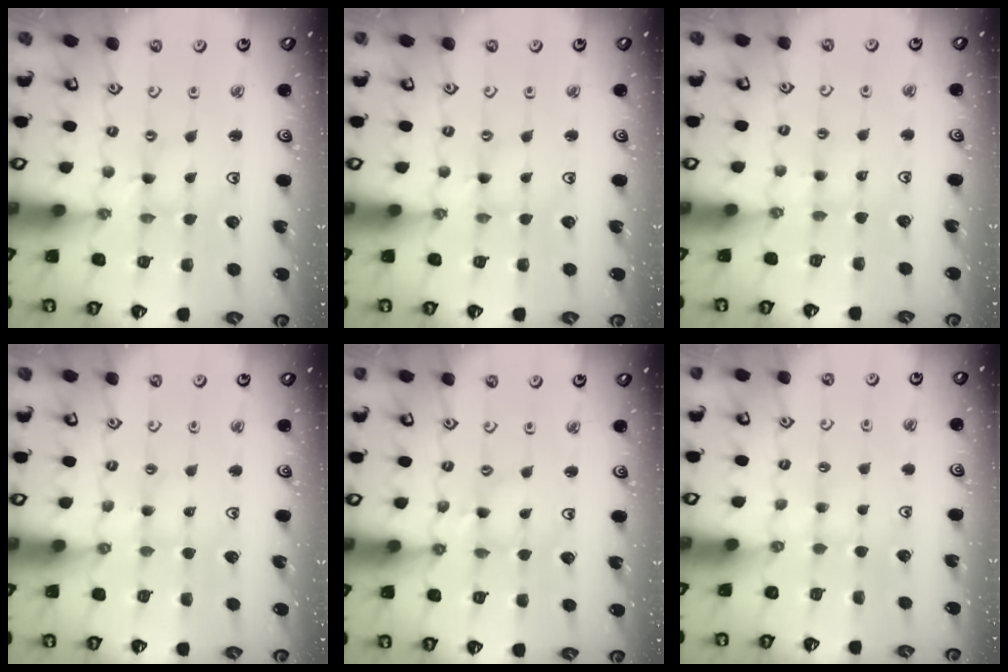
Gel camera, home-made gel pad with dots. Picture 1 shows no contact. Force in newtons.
{"total": 0.0}
{"total": 2.0, "press": 2.0, "slide": 0.3}
{"total": 2.5, "press": 2.5, "slide": 0.2}
{"total": 3.5, "press": 3.5, "slide": 0.4}
{"total": 2.3, "press": 2.2, "slide": 0.4}